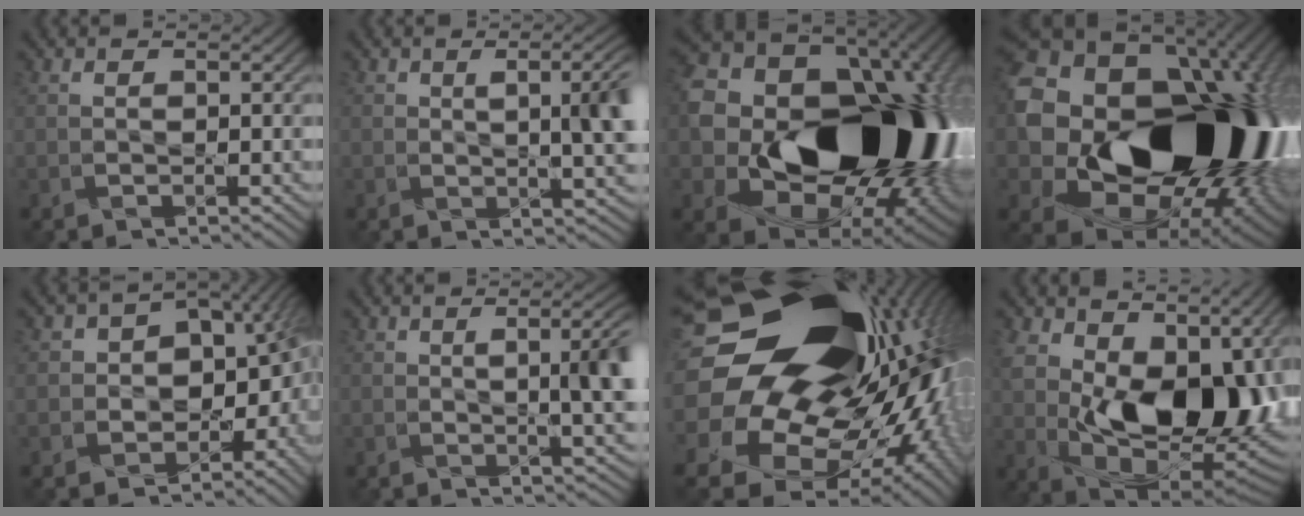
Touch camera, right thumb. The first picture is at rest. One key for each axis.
{"total": 6.2, "fx": 1.1, "fy": 2.4, "fz": 5.6, "tx": -0.070, "ty": 0.003, "tz": 0.018}
{"total": 20.6, "fx": -0.8, "fy": 16.2, "fz": 12.7, "tx": -0.214, "ty": -0.046, "tz": 0.029}
{"total": 22.4, "fx": 1.0, "fy": 17.3, "fz": 14.2, "tx": -0.260, "ty": -0.078, "tz": 0.067}
{"total": 13.0, "fx": -0.8, "fy": 10.2, "fz": 8.1, "tx": -0.112, "ty": -0.021, "tz": 0.009}
{"total": 7.0, "fx": 0.7, "fy": 2.6, "fz": 6.4, "tx": -0.078, "ty": 0.003, "tz": 0.012}
{"total": 23.2, "fx": 3.7, "fy": 18.0, "fz": 14.2, "tx": -0.288, "ty": -0.008, "tz": 0.030}
{"total": 16.5, "fx": 2.6, "fy": 10.1, "fz": 12.7, "tx": -0.207, "ty": -0.010, "tz": 0.048}